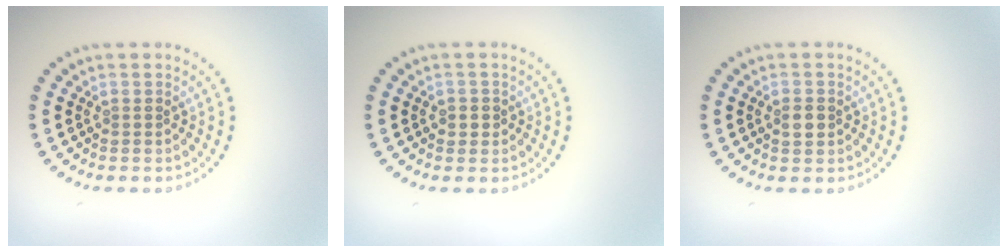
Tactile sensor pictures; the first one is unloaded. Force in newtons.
{"total": 1.1, "press": 1.1, "slide": 0.3}
{"total": 1.5, "press": 1.4, "slide": 0.2}